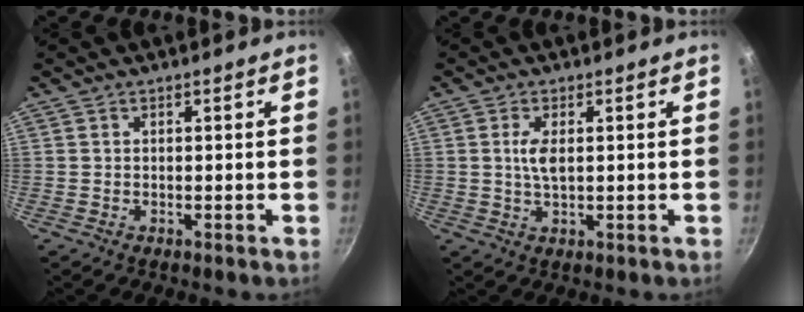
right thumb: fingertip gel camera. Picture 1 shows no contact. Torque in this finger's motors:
{"motor_torque": [1.19, 0.94, 0.66, -0.10, 0.17]}